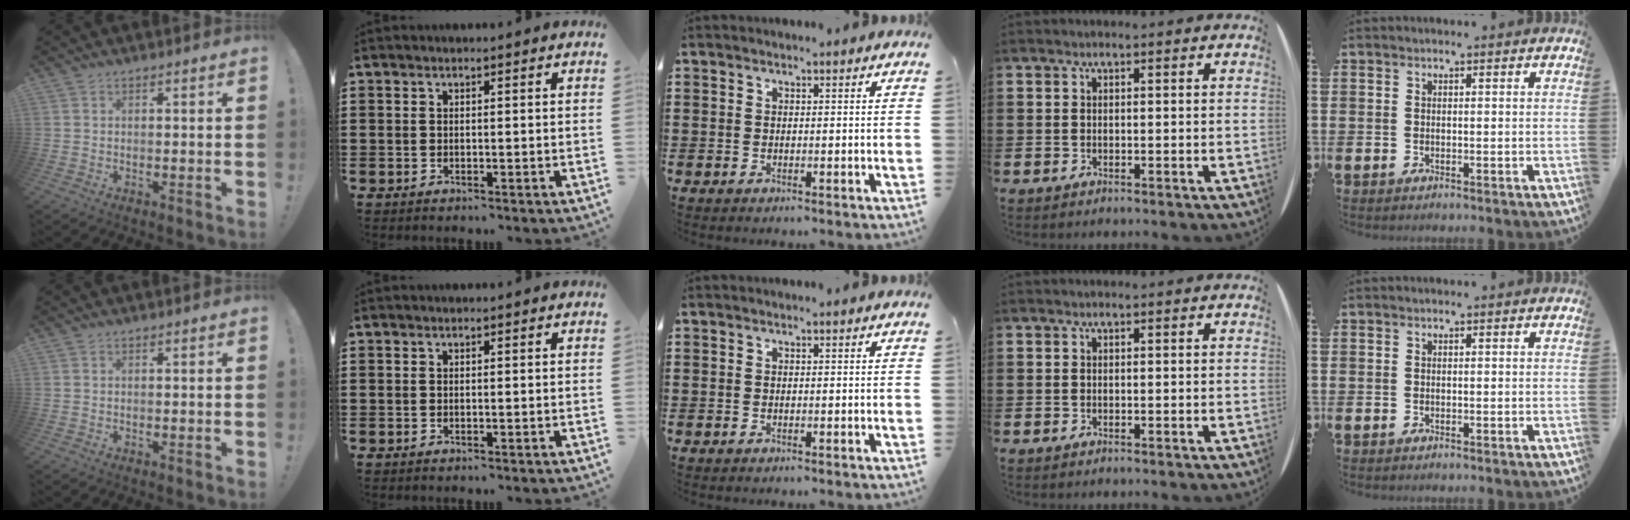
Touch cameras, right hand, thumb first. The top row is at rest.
{}